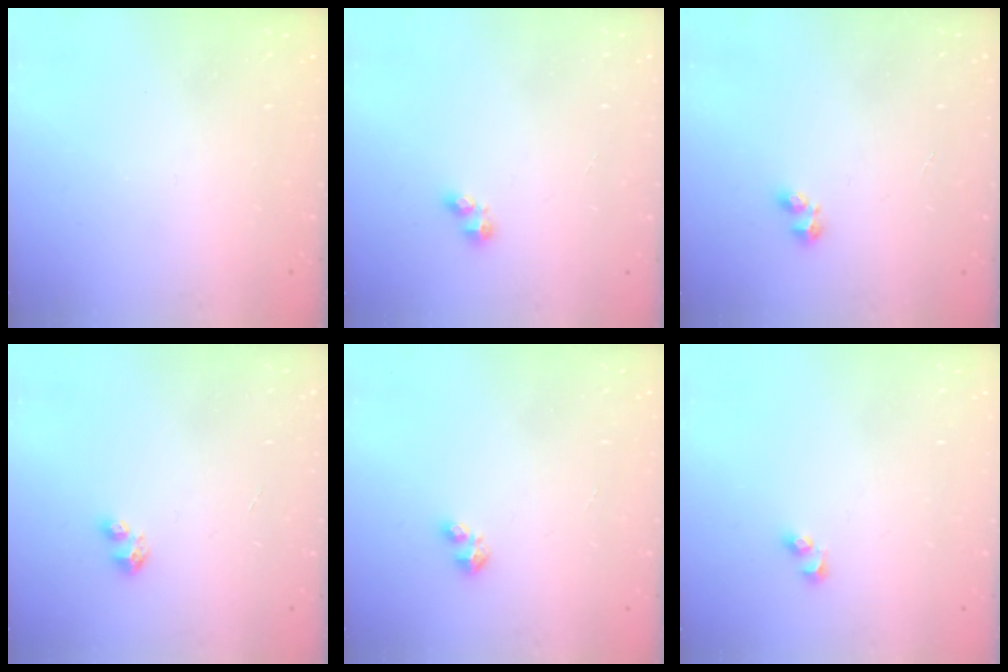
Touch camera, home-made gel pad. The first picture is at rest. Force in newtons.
{"total": 3.6, "press": 3.5, "slide": 0.4}
{"total": 2.2, "press": 2.1, "slide": 0.7}
{"total": 3.0, "press": 2.9, "slide": 0.3}
{"total": 2.9, "press": 2.9, "slide": 0.5}
{"total": 2.7, "press": 2.5, "slide": 1.2}